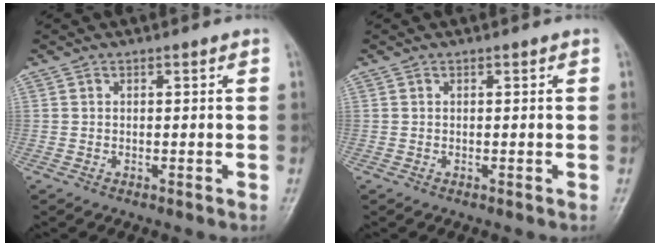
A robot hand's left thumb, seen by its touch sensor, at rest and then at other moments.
{"total": 0.0}